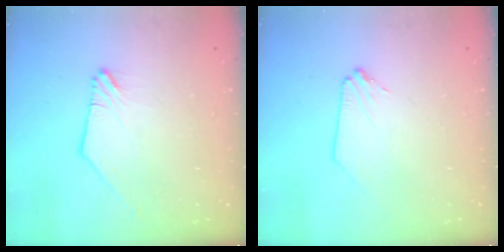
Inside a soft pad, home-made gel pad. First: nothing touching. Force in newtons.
{"total": 0.0}